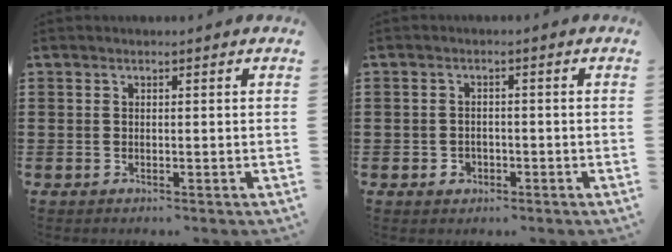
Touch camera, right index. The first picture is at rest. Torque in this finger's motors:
{"motor_torque": [0.90, 1.00, 0.04, 0.00]}